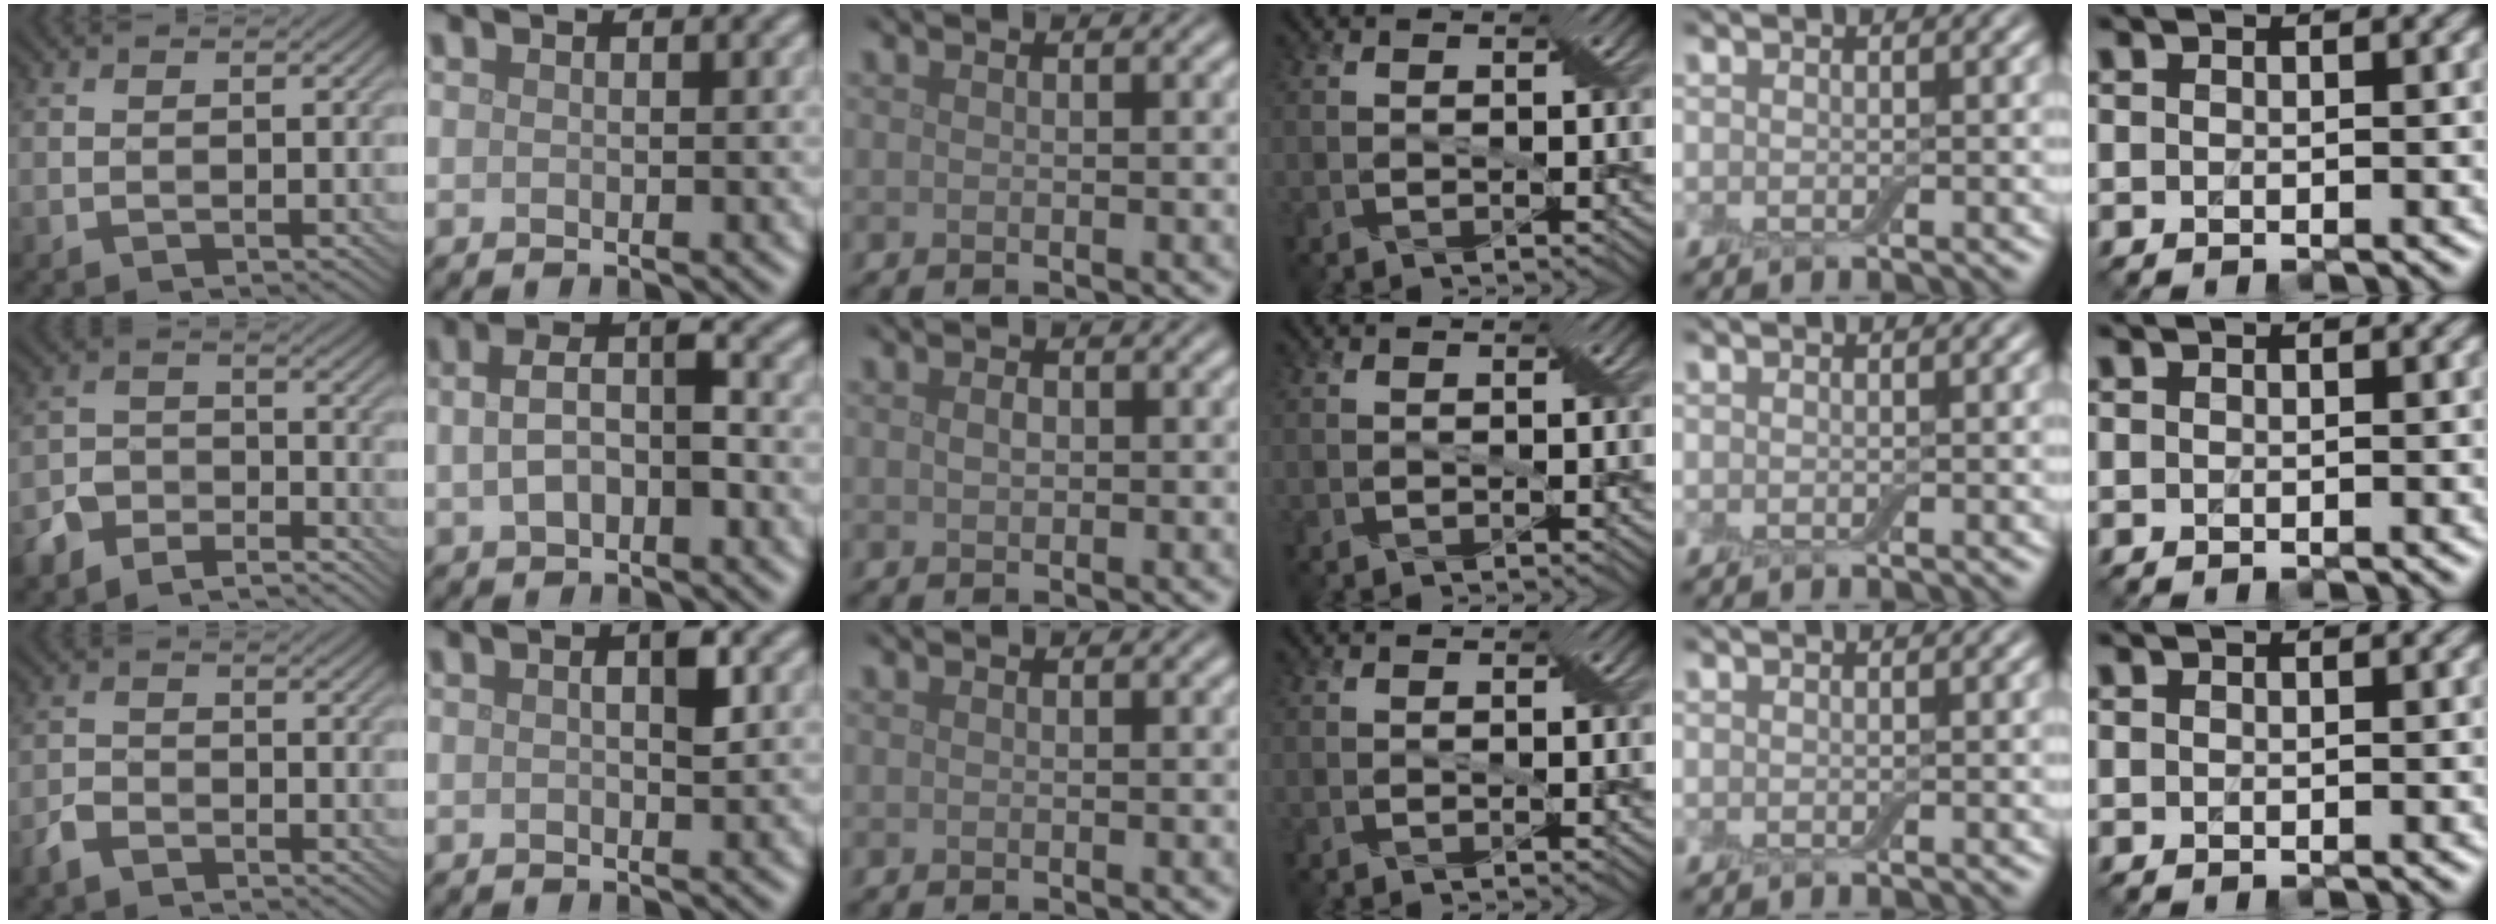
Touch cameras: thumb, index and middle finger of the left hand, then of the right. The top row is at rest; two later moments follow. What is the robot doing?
{"motion": "squeeze", "object": "air blower"}